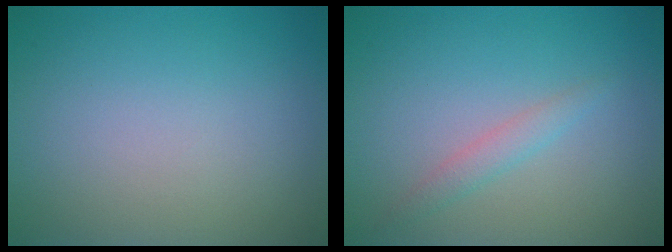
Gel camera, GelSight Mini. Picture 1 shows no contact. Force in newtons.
{"total": 1.4, "press": 1.4, "slide": 0.1}